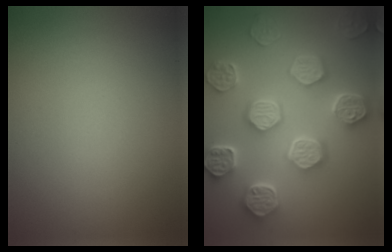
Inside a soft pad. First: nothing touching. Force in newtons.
{"total": 8.1, "press": 6.5, "slide": 4.8}